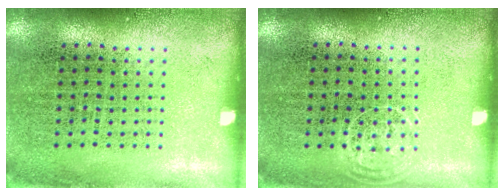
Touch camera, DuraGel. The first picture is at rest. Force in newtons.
{"total": 0.7, "press": 0.6, "slide": 0.4}